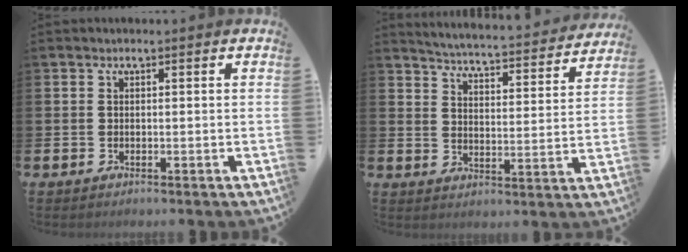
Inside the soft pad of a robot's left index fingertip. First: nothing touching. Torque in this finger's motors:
{"motor_torque": [0.56, -0.79, 0.12, 0.03]}